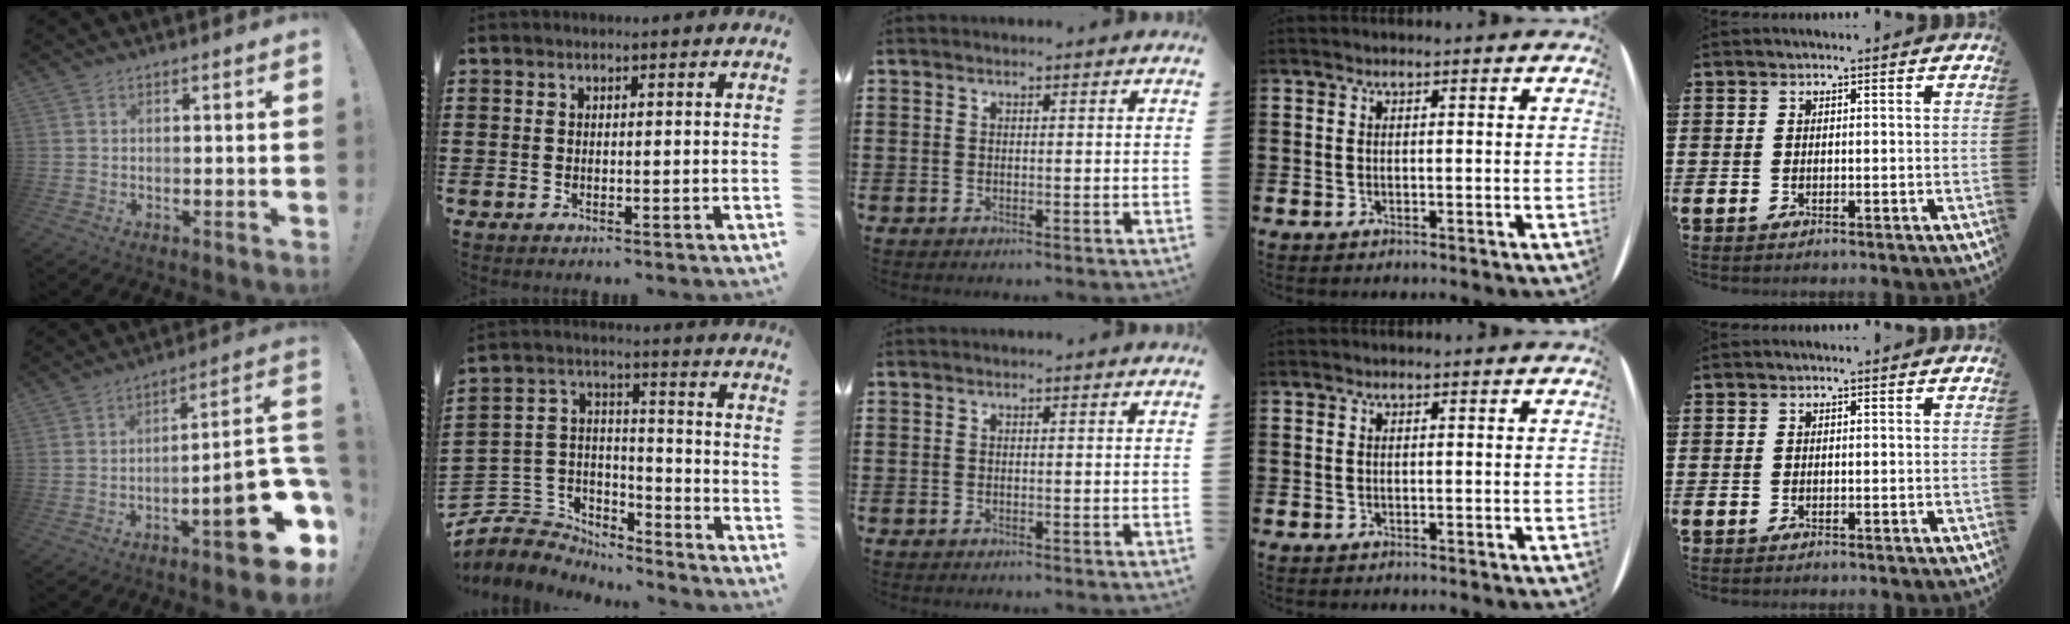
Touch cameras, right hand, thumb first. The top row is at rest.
{"thumb": {"total": 19.1, "force": [-8.6, 5.0, 16.4], "torque": [-0.194, 0.046, -0.129]}, "index": {"total": 5.5, "force": [-4.7, 2.9, 0.1], "torque": [-0.030, 0.001, -0.099]}}